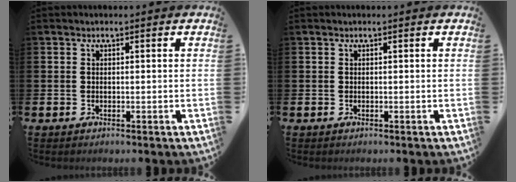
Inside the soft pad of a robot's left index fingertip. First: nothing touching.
{"total": 0.0}